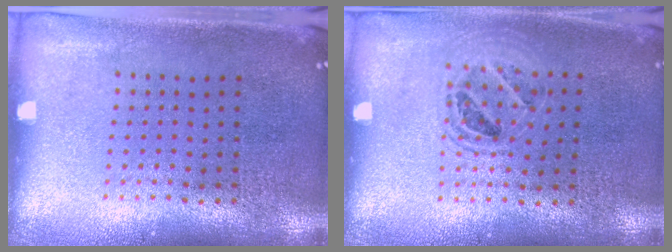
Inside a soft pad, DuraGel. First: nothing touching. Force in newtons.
{"total": 1.4, "press": 1.3, "slide": 0.5}